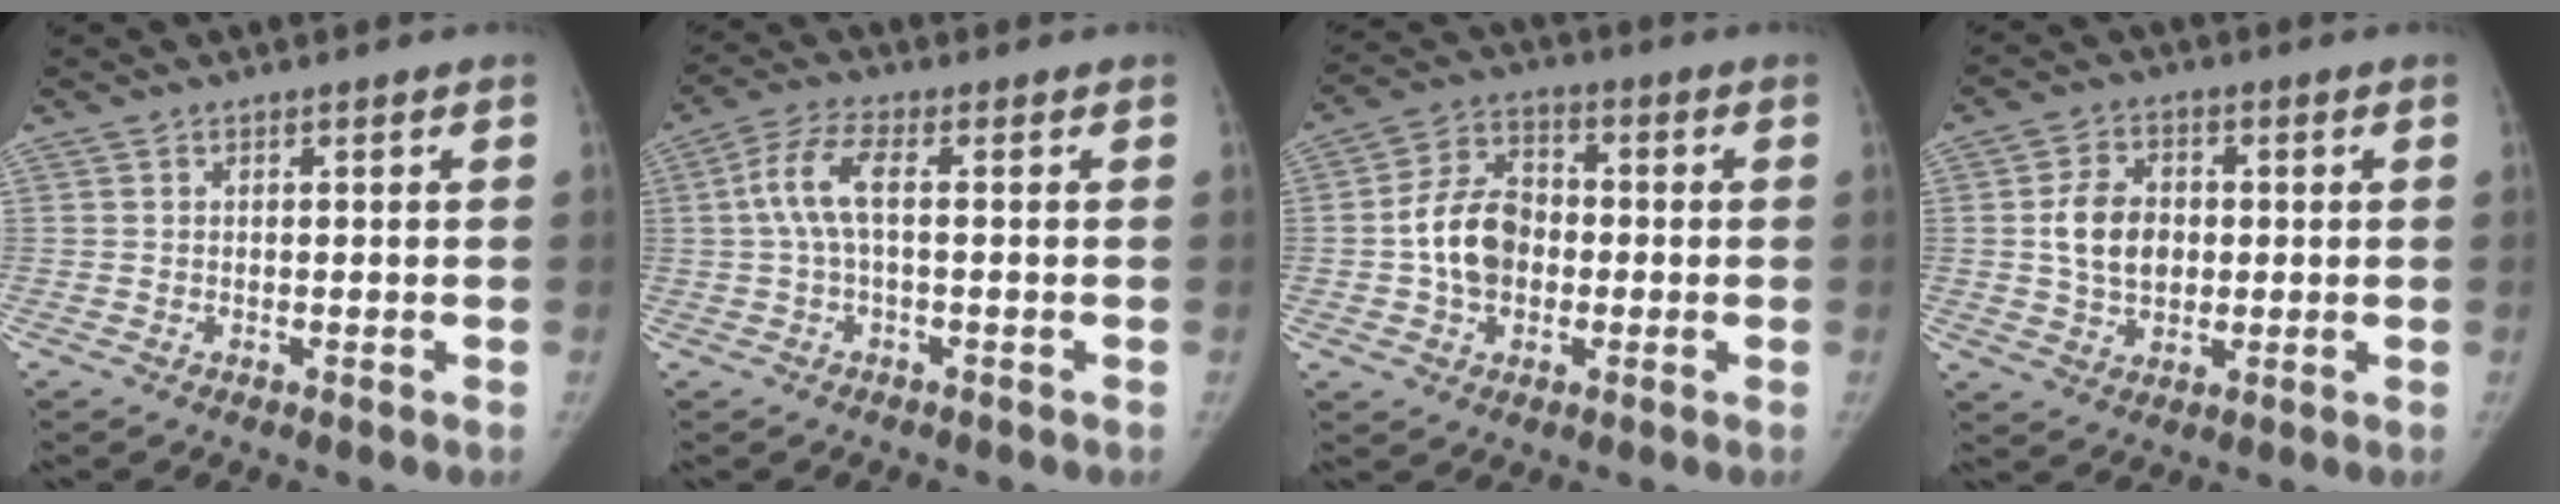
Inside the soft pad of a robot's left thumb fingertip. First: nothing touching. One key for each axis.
{"total": 6.5, "fx": 0.3, "fy": 2.1, "fz": 6.1, "tx": -0.146, "ty": 0.021, "tz": 0.003}
{"total": 10.9, "fx": -1.1, "fy": 8.2, "fz": 7.0, "tx": -0.100, "ty": 0.027, "tz": -0.025}
{"total": 8.9, "fx": 0.6, "fy": 6.7, "fz": 5.9, "tx": -0.079, "ty": 0.005, "tz": 0.013}